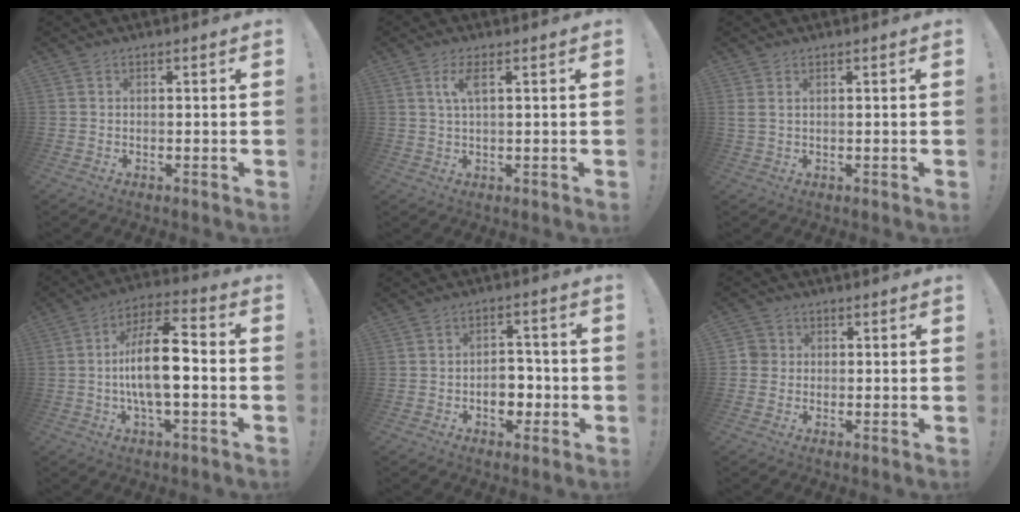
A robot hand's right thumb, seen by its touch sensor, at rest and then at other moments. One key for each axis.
{"total": 4.1, "fx": 1.5, "fy": 0.9, "fz": 3.7, "tx": -0.074, "ty": 0.001, "tz": 0.024}
{"total": 1.5, "fx": 0.7, "fy": 0.2, "fz": 1.3, "tx": -0.033, "ty": 0.003, "tz": 0.014}
{"total": 14.7, "fx": -1.6, "fy": 5.4, "fz": 13.6, "tx": -0.243, "ty": 0.009, "tz": -0.032}
{"total": 7.3, "fx": -2.0, "fy": 5.4, "fz": 4.5, "tx": -0.054, "ty": 0.017, "tz": -0.033}
{"total": 3.2, "fx": -0.1, "fy": 3.1, "fz": 0.8, "tx": -0.019, "ty": 0.012, "tz": 0.000}